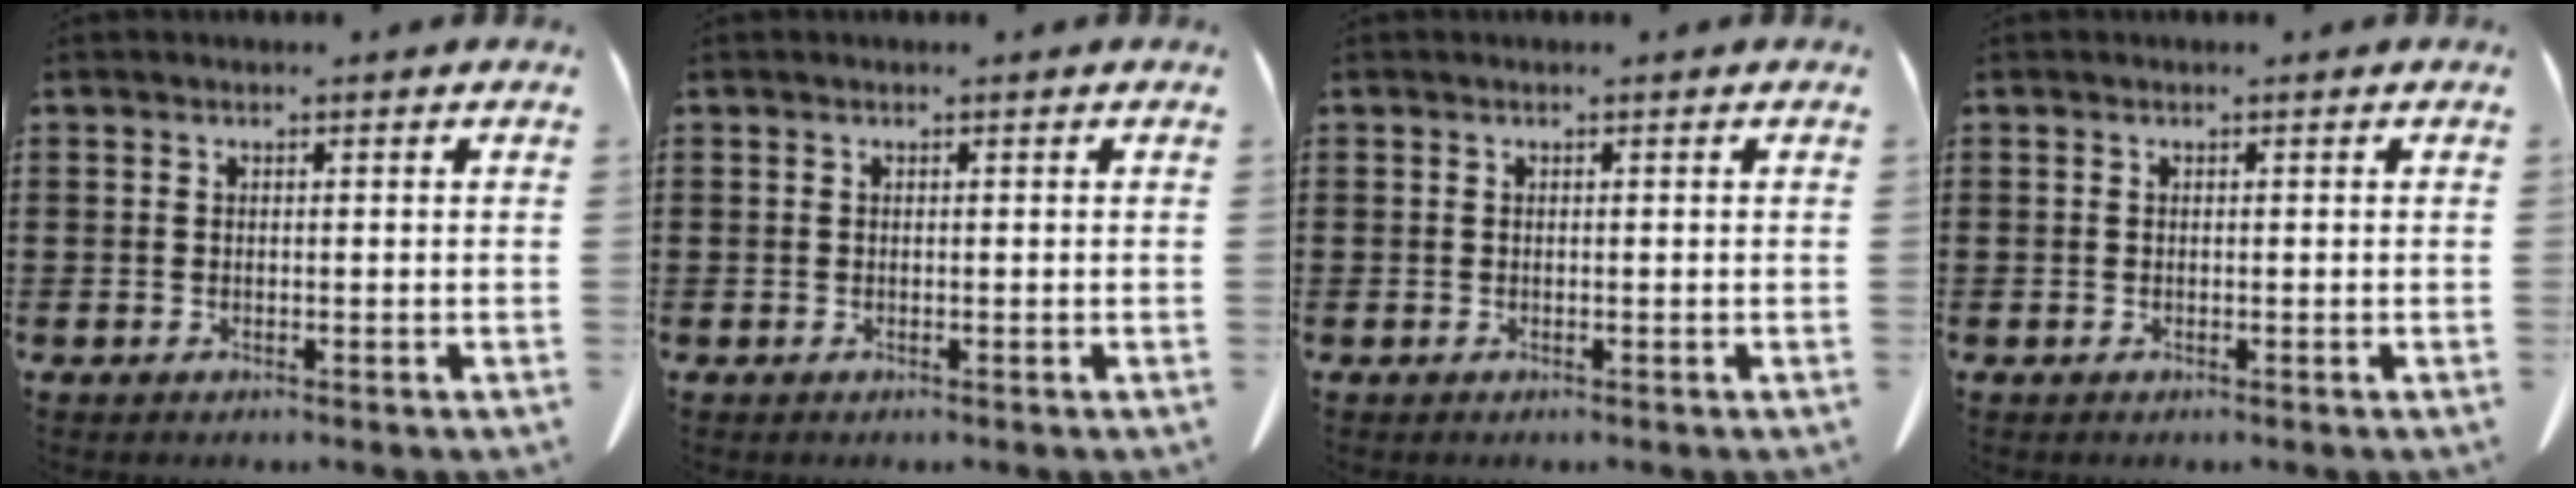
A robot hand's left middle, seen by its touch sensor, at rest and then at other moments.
{"total": 0.0}
{"total": 0.0}
{"total": 0.0}